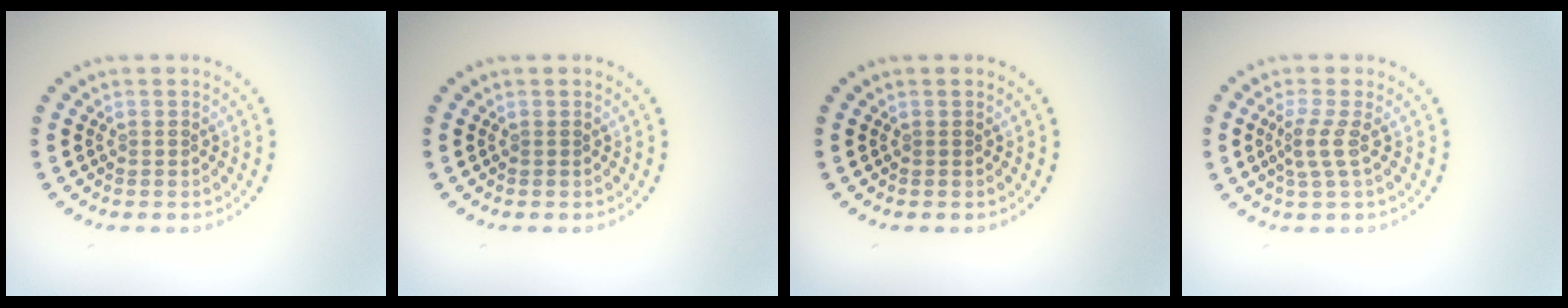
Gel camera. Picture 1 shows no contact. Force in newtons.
{"total": 0.0}
{"total": 0.0}
{"total": 2.2, "press": 1.6, "slide": 1.6}